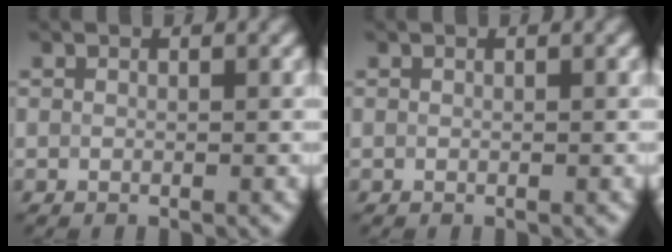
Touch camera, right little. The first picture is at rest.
{"total": 0.0}